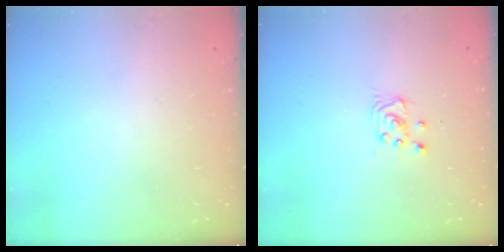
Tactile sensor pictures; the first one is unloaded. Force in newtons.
{"total": 2.9, "press": 2.9, "slide": 0.4}